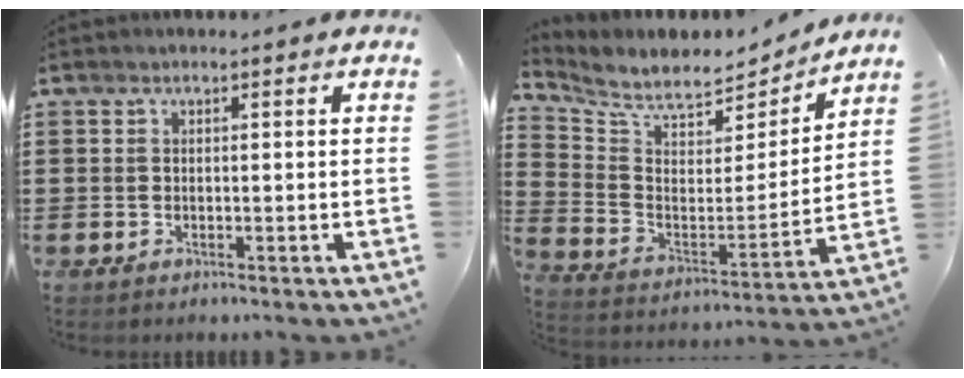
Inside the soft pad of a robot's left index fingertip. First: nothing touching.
{"total": 7.0, "force": [6.5, 1.6, 1.9], "torque": [-0.076, -0.052, 0.110]}